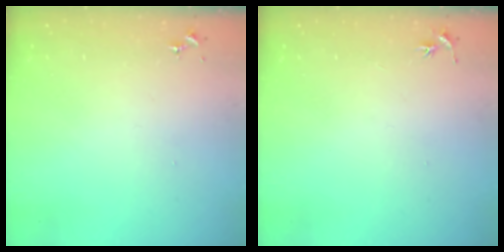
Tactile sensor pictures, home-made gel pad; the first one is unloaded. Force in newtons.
{"total": 3.0, "press": 3.0, "slide": 0.3}